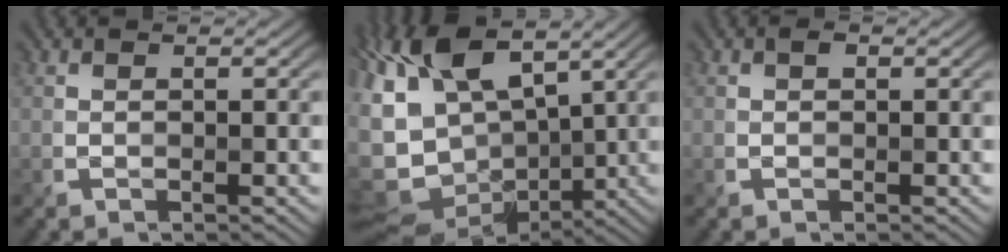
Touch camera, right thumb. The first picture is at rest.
{"total": 14.7, "force": [4.8, 8.7, 10.8], "torque": [-0.240, -0.003, 0.100]}
{"total": 0.8, "force": [0.2, 0.5, 0.6], "torque": [-0.007, 0.002, 0.000]}